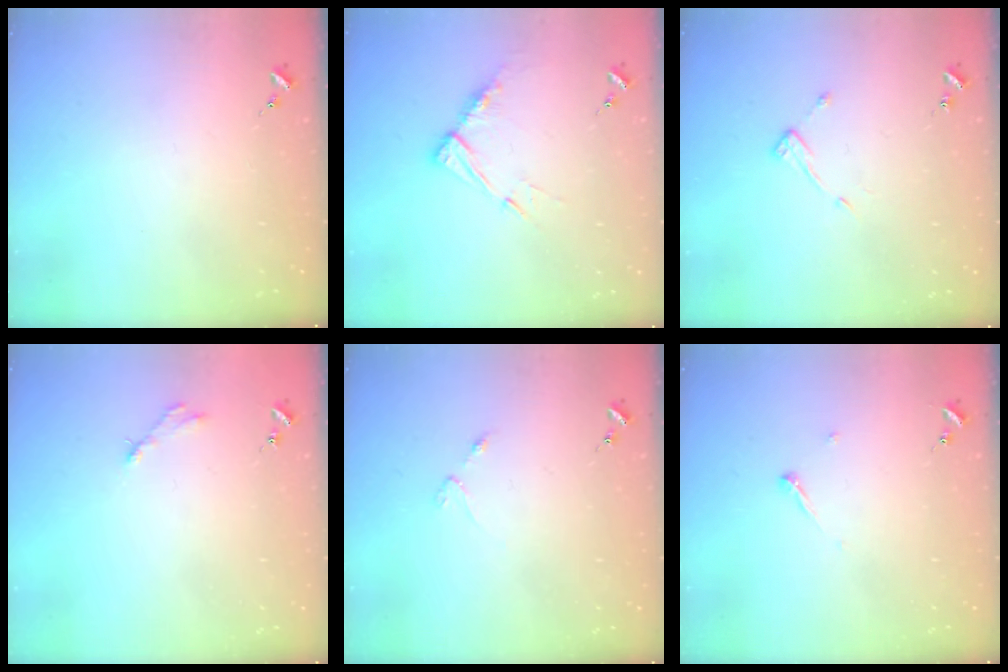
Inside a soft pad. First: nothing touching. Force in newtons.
{"total": 9.4, "press": 9.4, "slide": 0.6}
{"total": 7.1, "press": 7.1, "slide": 0.5}
{"total": 2.8, "press": 2.8, "slide": 0.4}
{"total": 2.5, "press": 2.4, "slide": 0.4}
{"total": 3.2, "press": 3.2, "slide": 0.3}